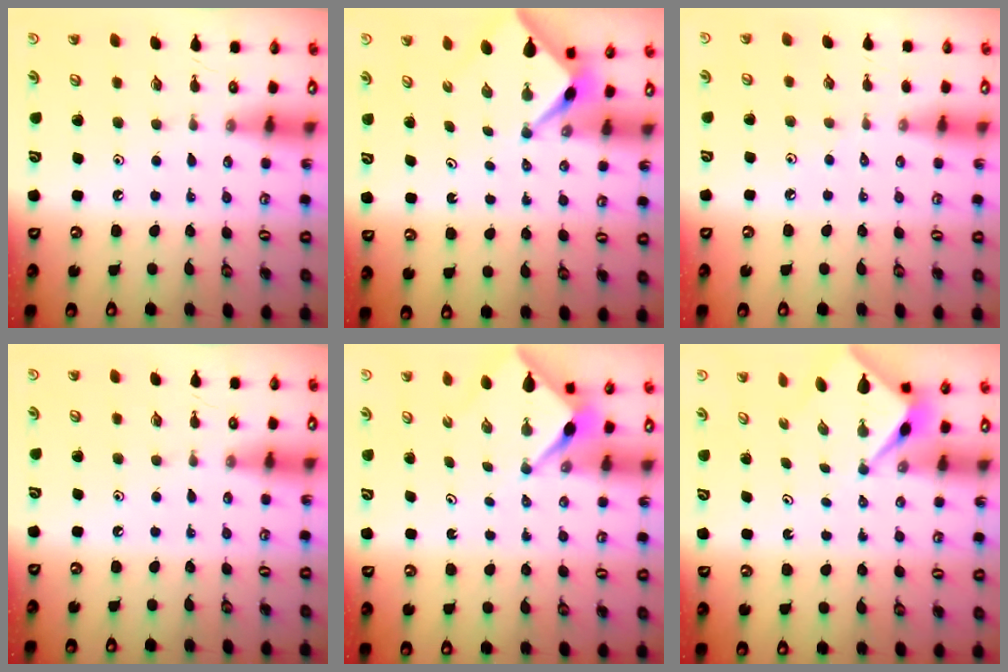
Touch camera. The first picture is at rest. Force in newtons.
{"total": 2.5, "press": 2.5, "slide": 0.2}
{"total": 2.9, "press": 2.8, "slide": 0.5}
{"total": 0.0}
{"total": 2.8, "press": 2.8, "slide": 0.2}
{"total": 2.6, "press": 2.6, "slide": 0.1}